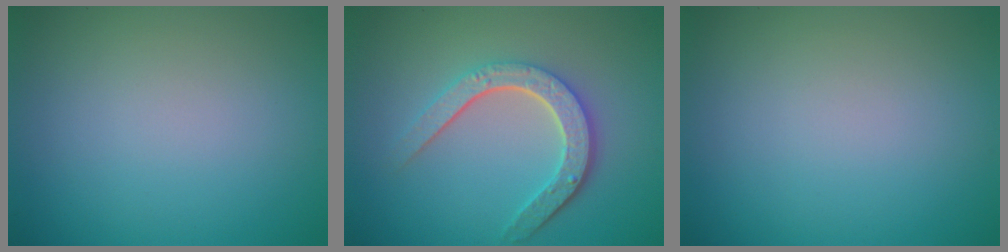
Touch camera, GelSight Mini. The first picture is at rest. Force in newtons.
{"total": 4.7, "press": 3.5, "slide": 3.0}
{"total": 0.0}